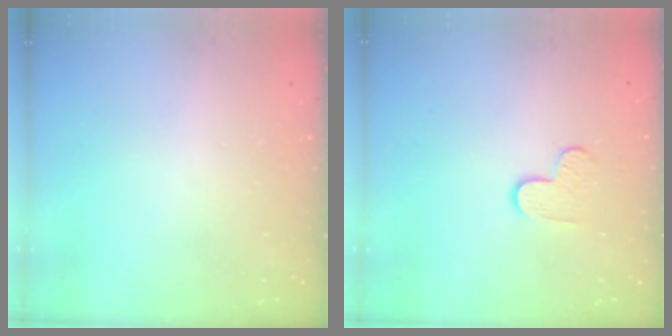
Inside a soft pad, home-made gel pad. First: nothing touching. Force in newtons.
{"total": 4.8, "press": 4.7, "slide": 0.5}